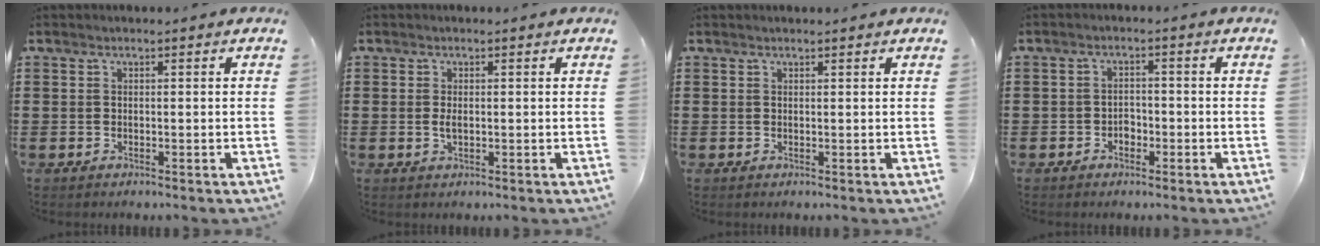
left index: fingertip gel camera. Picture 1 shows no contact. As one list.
[{"total": 1.5, "force": [0.1, 0.6, 1.4], "torque": [-0.028, 0.001, 0.001]}, {"total": 0.5, "force": [0.5, 0.0, 0.1], "torque": [-0.004, -0.001, 0.011]}, {"total": 1.5, "force": [-0.9, 1.1, 0.5], "torque": [-0.016, 0.001, -0.021]}]